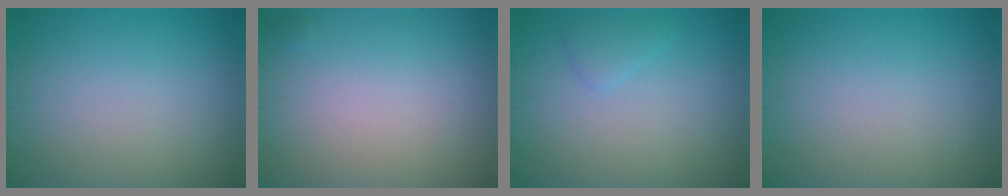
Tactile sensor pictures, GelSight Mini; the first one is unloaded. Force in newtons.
{"total": 0.0}
{"total": 1.1, "press": 1.1, "slide": 0.1}
{"total": 0.0}